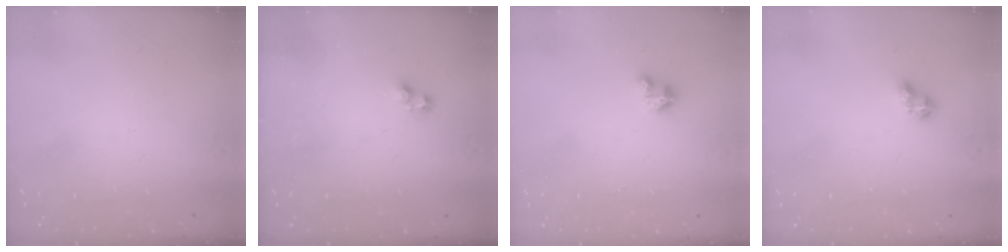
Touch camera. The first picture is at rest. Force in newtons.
{"total": 1.6, "press": 1.5, "slide": 0.3}
{"total": 2.8, "press": 2.8, "slide": 0.2}
{"total": 5.7, "press": 5.7, "slide": 0.5}